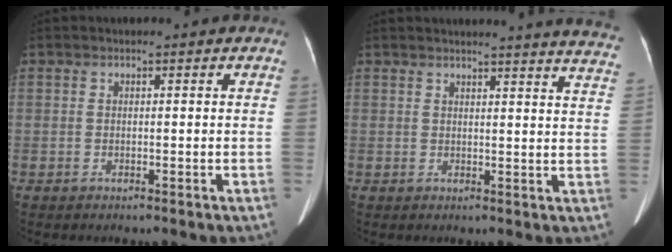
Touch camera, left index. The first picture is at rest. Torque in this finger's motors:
{"motor_torque": [0.83, -1.31, 0.08, 0.01]}